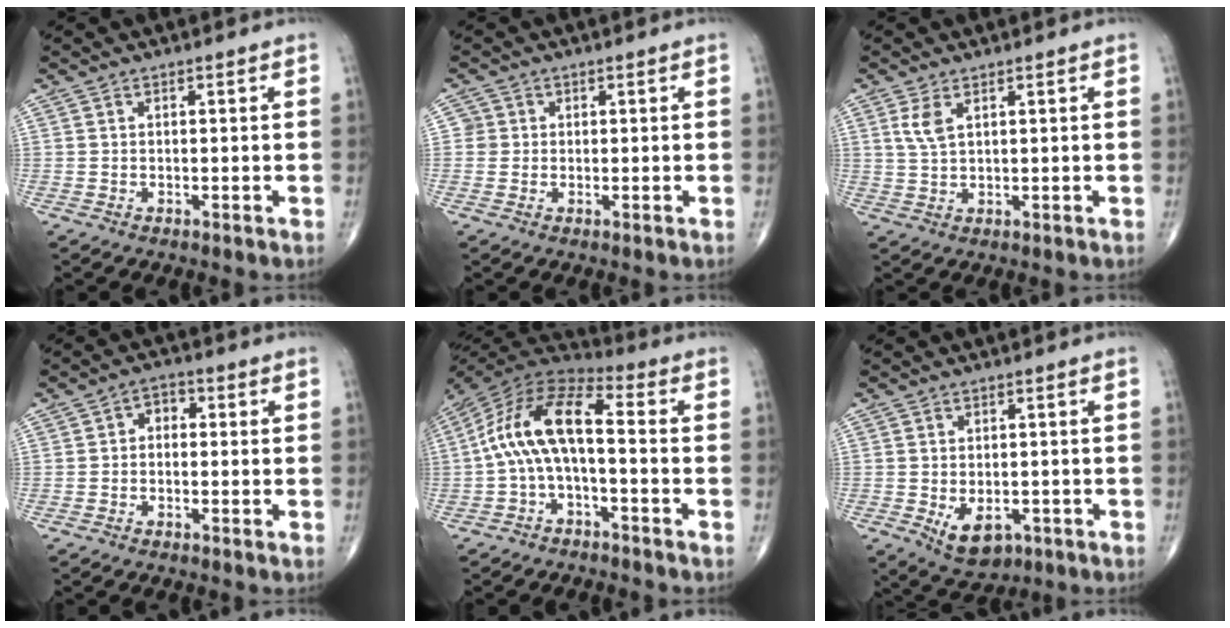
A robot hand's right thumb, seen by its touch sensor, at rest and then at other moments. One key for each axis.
{"total": 2.0, "fx": 0.2, "fy": 2.0, "fz": 0.0, "tx": 0.015, "ty": 0.005, "tz": -0.001}
{"total": 3.4, "fx": 1.5, "fy": 1.5, "fz": 2.6, "tx": -0.057, "ty": -0.001, "tz": 0.037}
{"total": 3.1, "fx": -0.1, "fy": 2.3, "fz": 2.0, "tx": -0.012, "ty": 0.014, "tz": -0.016}
{"total": 13.4, "fx": -1.8, "fy": 5.7, "fz": 12.0, "tx": -0.231, "ty": 0.064, "tz": -0.046}
{"total": 6.7, "fx": -2.1, "fy": 4.2, "fz": 4.8, "tx": -0.062, "ty": 0.001, "tz": -0.019}